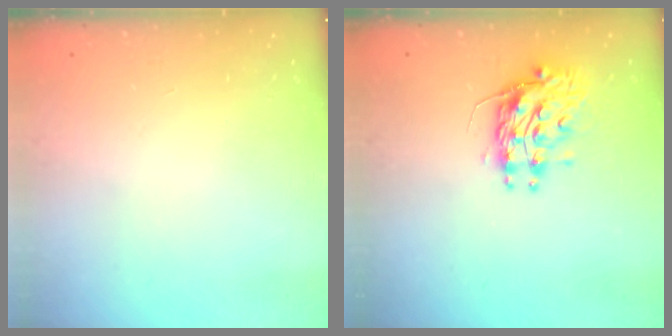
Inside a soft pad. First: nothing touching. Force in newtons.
{"total": 10.4, "press": 10.4, "slide": 0.9}